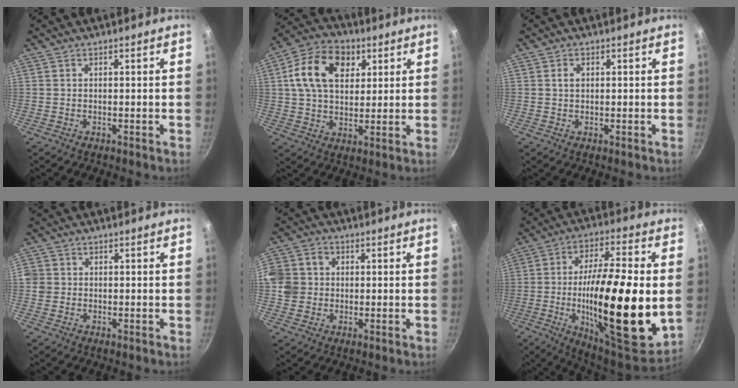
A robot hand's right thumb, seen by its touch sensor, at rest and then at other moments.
{"total": 14.4, "force": [4.6, 10.0, 9.4], "torque": [-0.145, 0.003, 0.066]}
{"total": 1.8, "force": [0.5, 1.3, 1.1], "torque": [-0.015, 0.005, 0.007]}
{"total": 2.4, "force": [-0.2, 2.3, 0.7], "torque": [-0.005, 0.008, -0.006]}
{"total": 8.2, "force": [0.3, 7.6, 3.1], "torque": [-0.039, 0.005, -0.011]}
{"total": 27.7, "force": [-2.5, 8.4, 26.3], "torque": [-0.418, -0.004, -0.041]}